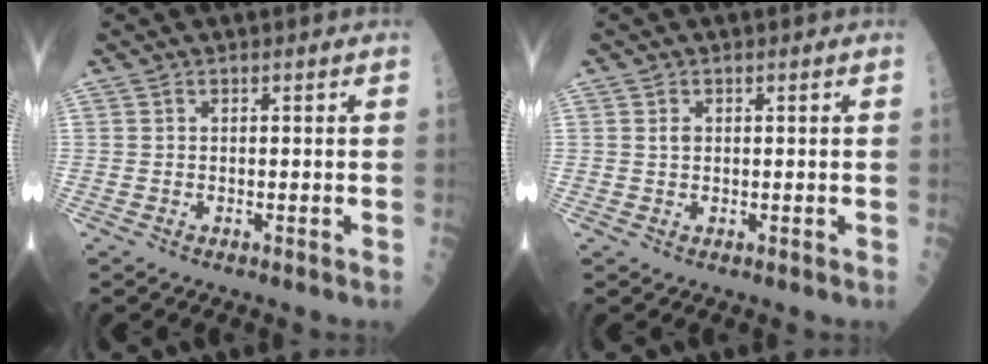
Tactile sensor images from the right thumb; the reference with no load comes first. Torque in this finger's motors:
{"motor_torque": [0.41, 0.36, 0.20, 0.00, 0.02]}